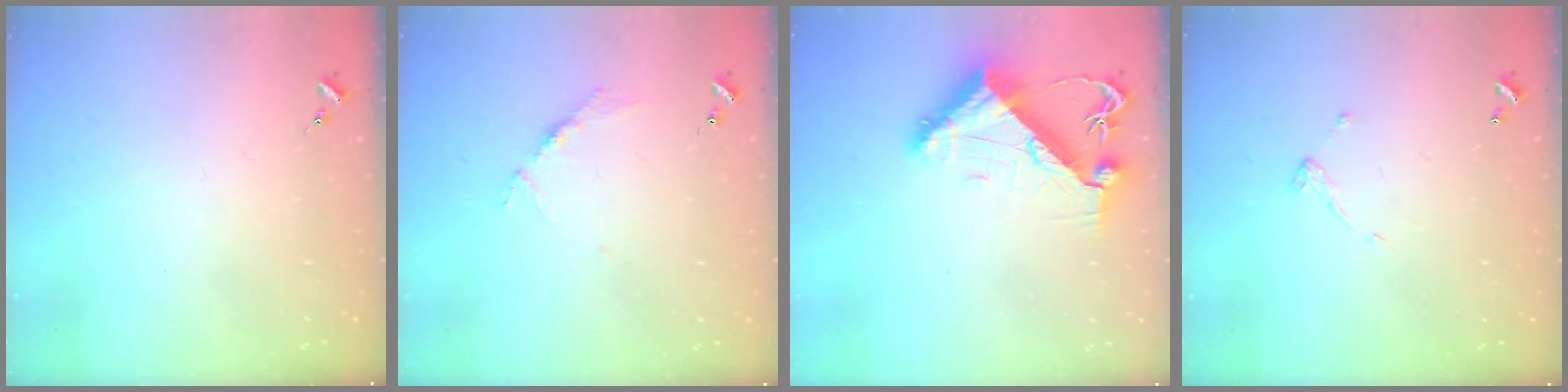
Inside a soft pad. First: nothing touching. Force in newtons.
{"total": 3.9, "press": 3.8, "slide": 0.5}
{"total": 10.3, "press": 10.2, "slide": 1.5}
{"total": 4.4, "press": 4.4, "slide": 0.2}